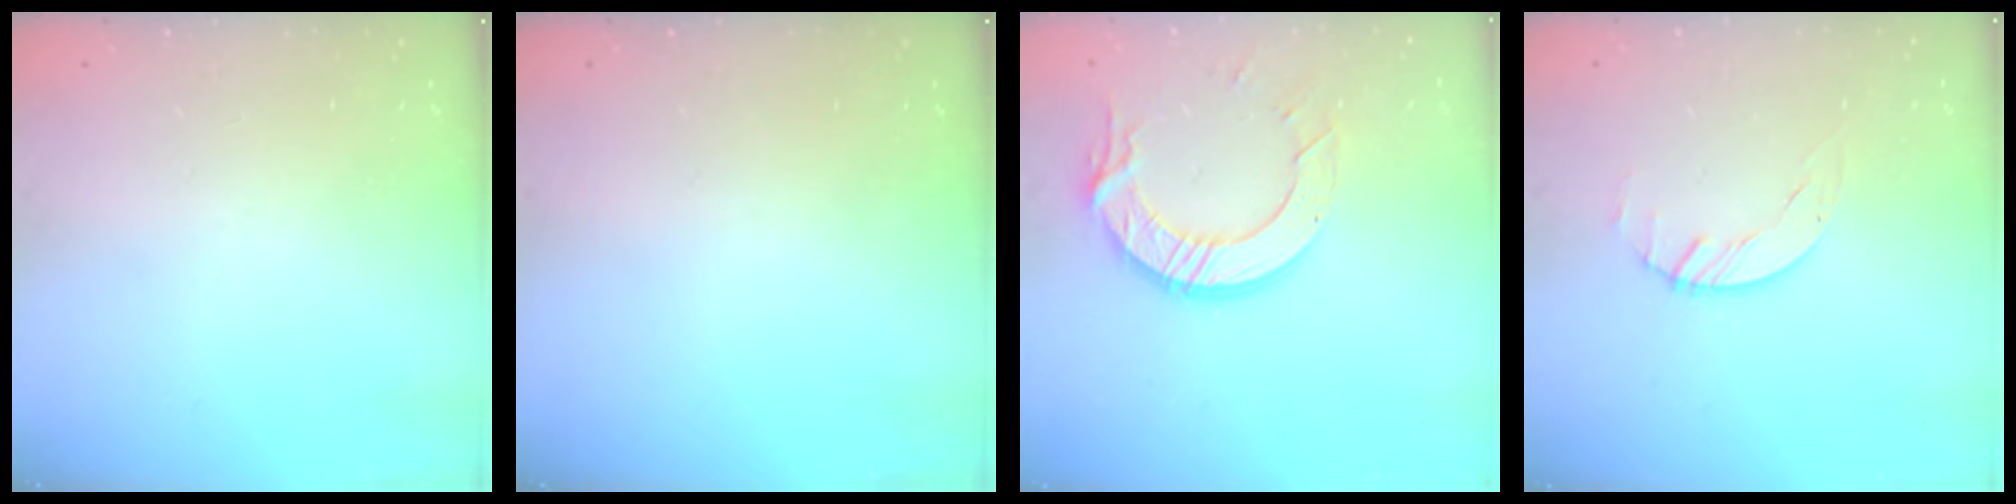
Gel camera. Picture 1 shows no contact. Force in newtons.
{"total": 0.0}
{"total": 12.7, "press": 12.6, "slide": 1.2}
{"total": 1.5, "press": 1.5, "slide": 0.2}